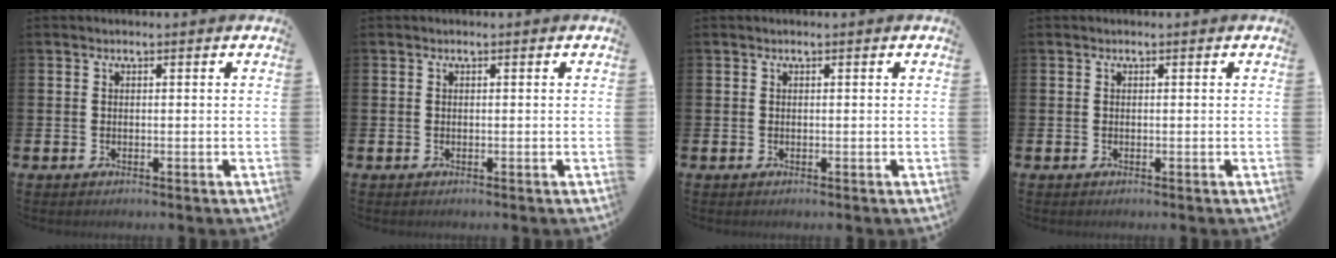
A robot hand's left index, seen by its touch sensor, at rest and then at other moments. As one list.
[{"total": 0.0}, {"total": 0.0}, {"total": 0.0}]